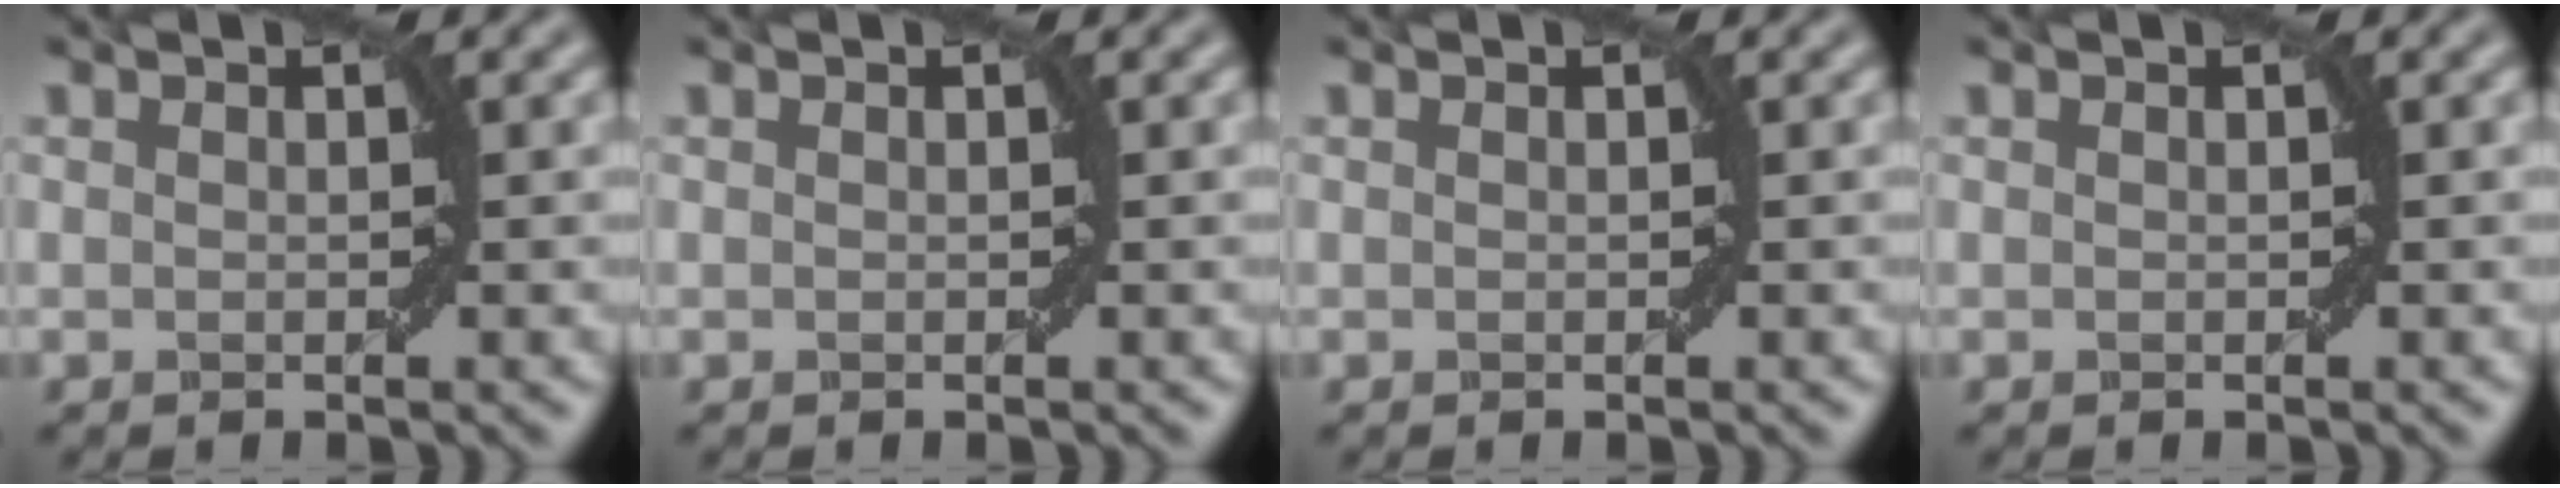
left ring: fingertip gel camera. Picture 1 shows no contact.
{"total": 0.0}
{"total": 0.0}
{"total": 0.0}